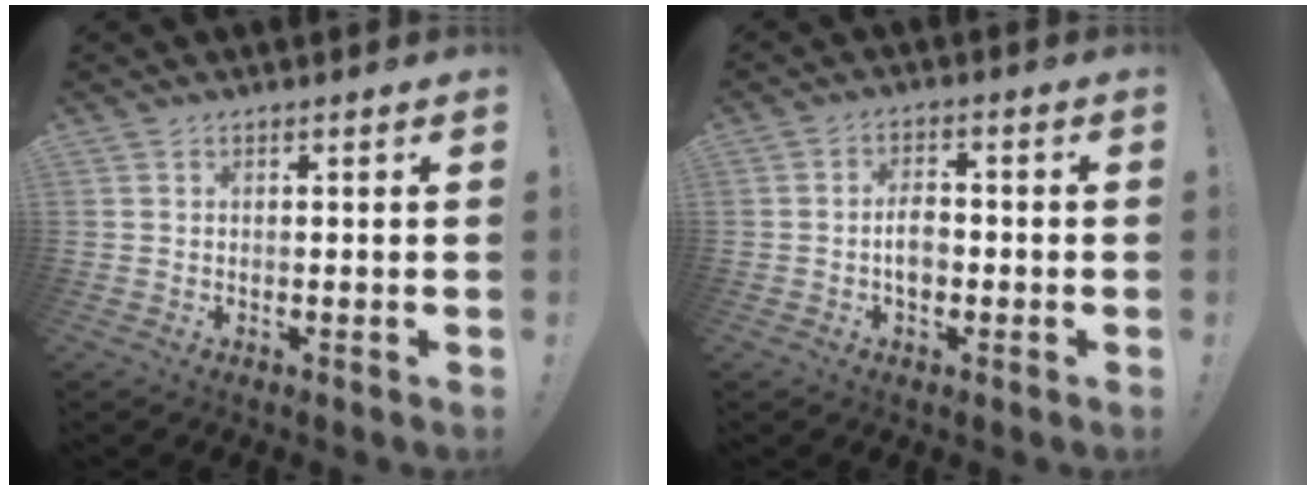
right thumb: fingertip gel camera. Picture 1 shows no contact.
{"total": 5.2, "force": [-1.3, 3.4, 3.8], "torque": [-0.057, 0.001, -0.027]}